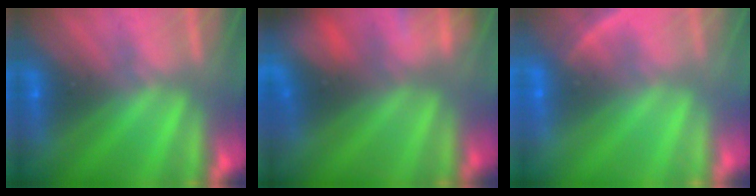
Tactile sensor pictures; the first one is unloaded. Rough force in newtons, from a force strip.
{"total": 7.7}
{"total": 8.1}